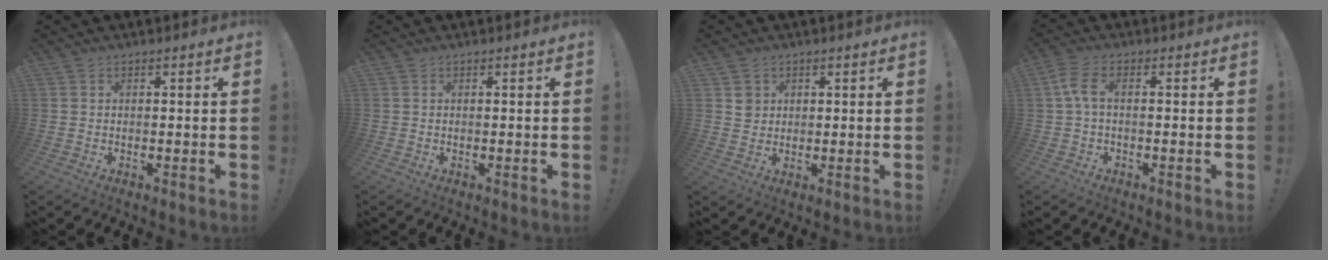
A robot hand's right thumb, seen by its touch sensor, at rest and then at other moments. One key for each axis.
{"total": 0.0}
{"total": 3.3, "fx": 1.3, "fy": 2.9, "fz": 0.8, "tx": 0.001, "ty": -0.006, "tz": 0.021}
{"total": 5.1, "fx": 0.7, "fy": 1.8, "fz": 4.7, "tx": -0.100, "ty": -0.005, "tz": 0.012}